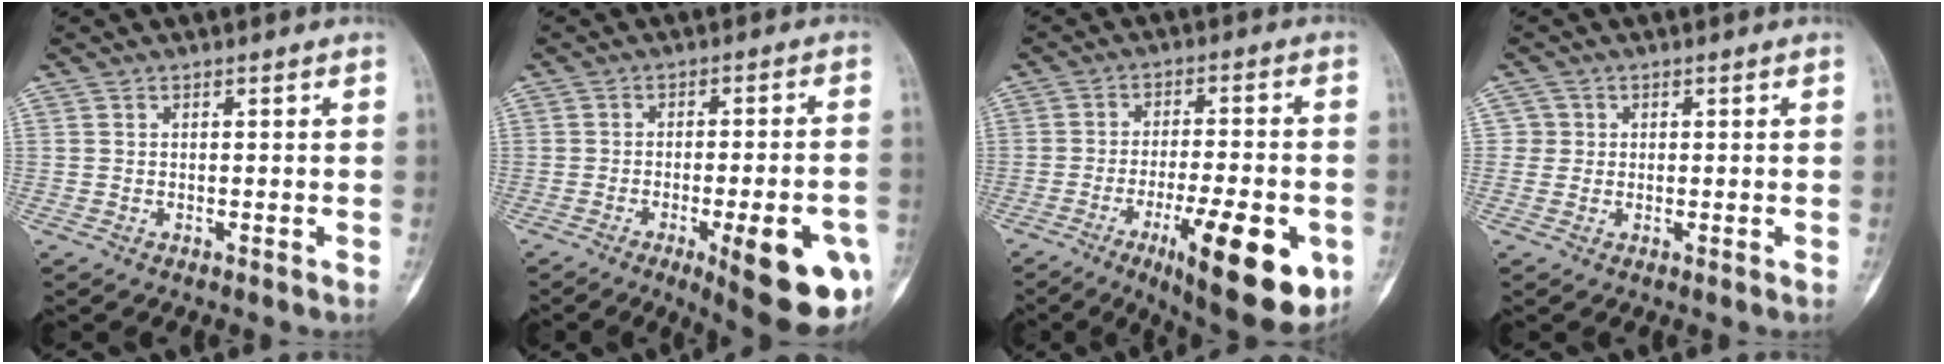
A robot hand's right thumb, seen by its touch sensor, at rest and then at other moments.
{"total": 17.2, "force": [-6.7, 4.5, 15.2], "torque": [-0.150, 0.014, -0.074]}
{"total": 18.4, "force": [-7.1, 5.6, 16.1], "torque": [-0.203, 0.005, -0.093]}
{"total": 1.9, "force": [0.2, 1.9, -0.2], "torque": [0.020, 0.006, -0.001]}